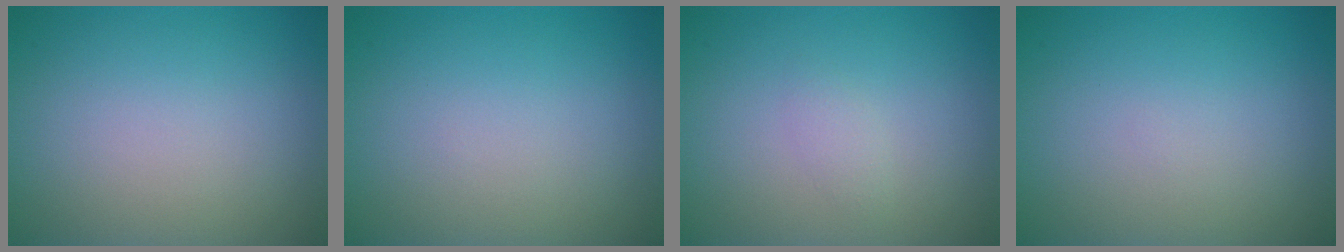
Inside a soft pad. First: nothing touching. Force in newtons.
{"total": 0.0}
{"total": 0.9, "press": 0.9, "slide": 0.0}
{"total": 0.0}